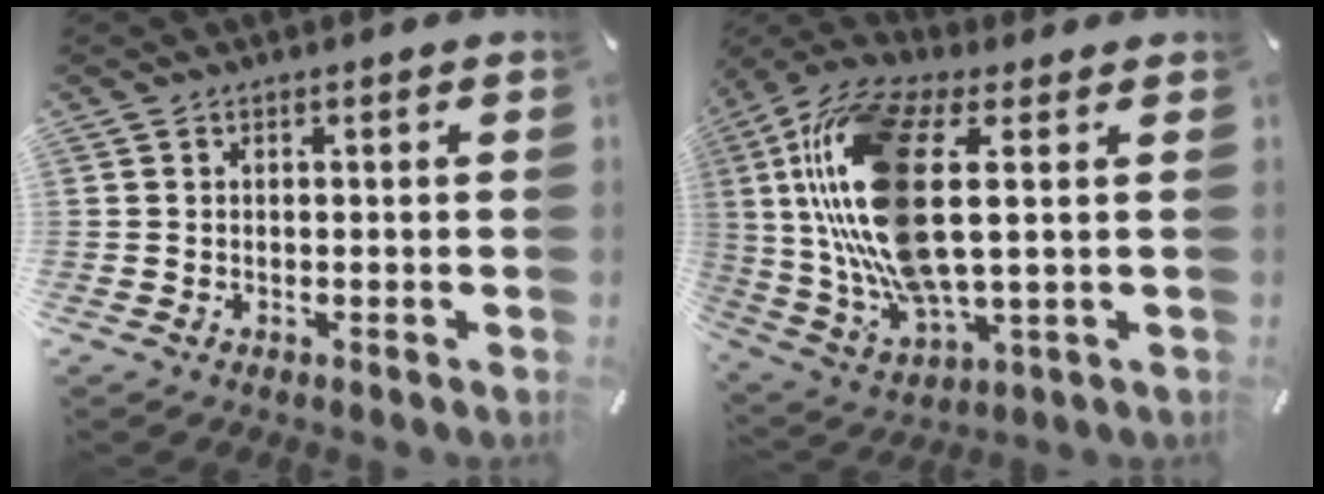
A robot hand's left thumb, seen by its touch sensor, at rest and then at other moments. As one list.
[{"total": 19.6, "force": [4.3, 7.9, 17.4], "torque": [-0.390, -0.014, 0.069]}]